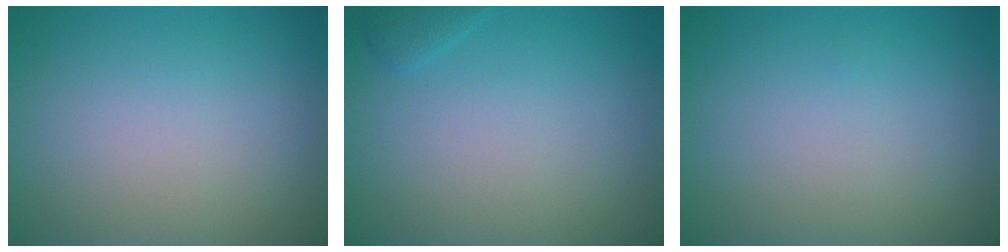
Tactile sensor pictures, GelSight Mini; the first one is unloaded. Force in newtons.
{"total": 0.7, "press": 0.7, "slide": 0.1}
{"total": 0.0}